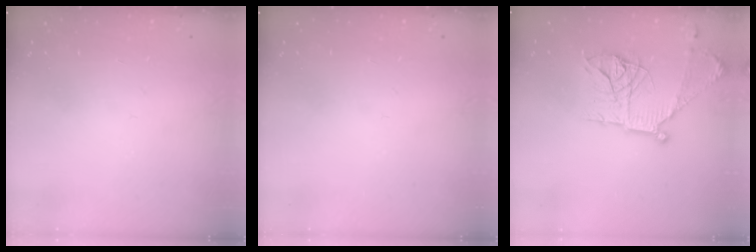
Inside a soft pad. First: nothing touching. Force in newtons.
{"total": 0.0}
{"total": 18.2, "press": 18.2, "slide": 1.2}